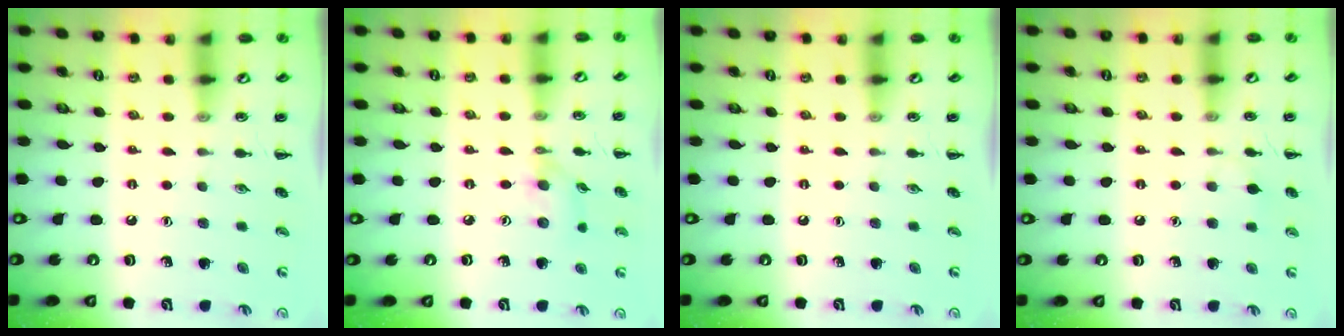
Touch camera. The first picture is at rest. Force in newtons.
{"total": 6.1, "press": 6.0, "slide": 0.8}
{"total": 0.0}
{"total": 5.4, "press": 5.1, "slide": 1.8}